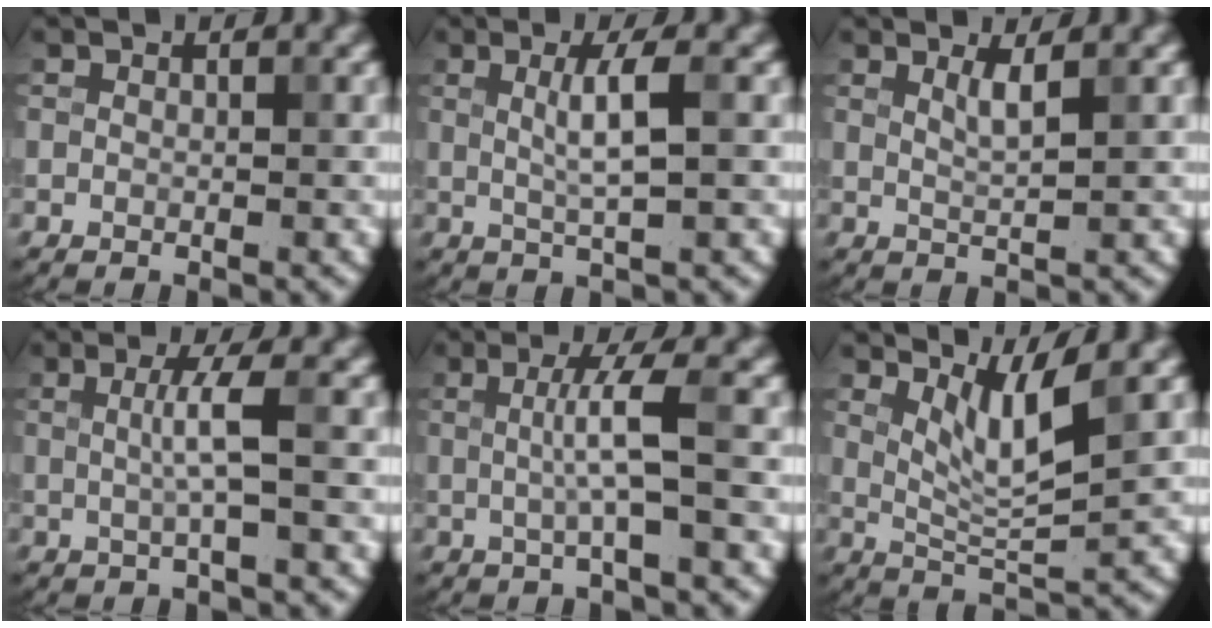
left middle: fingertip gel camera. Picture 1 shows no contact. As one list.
[{"total": 2.8, "force": [0.4, 0.2, 2.8], "torque": [-0.052, 0.004, 0.010]}, {"total": 1.2, "force": [0.7, -0.1, 0.9], "torque": [-0.023, 0.000, 0.016]}, {"total": 2.2, "force": [0.0, -0.2, 2.2], "torque": [-0.050, 0.004, 0.002]}, {"total": 2.9, "force": [-0.1, -0.1, 2.9], "torque": [-0.062, 0.003, 0.001]}, {"total": 3.5, "force": [1.9, 0.3, 3.0], "torque": [-0.065, -0.010, 0.045]}]